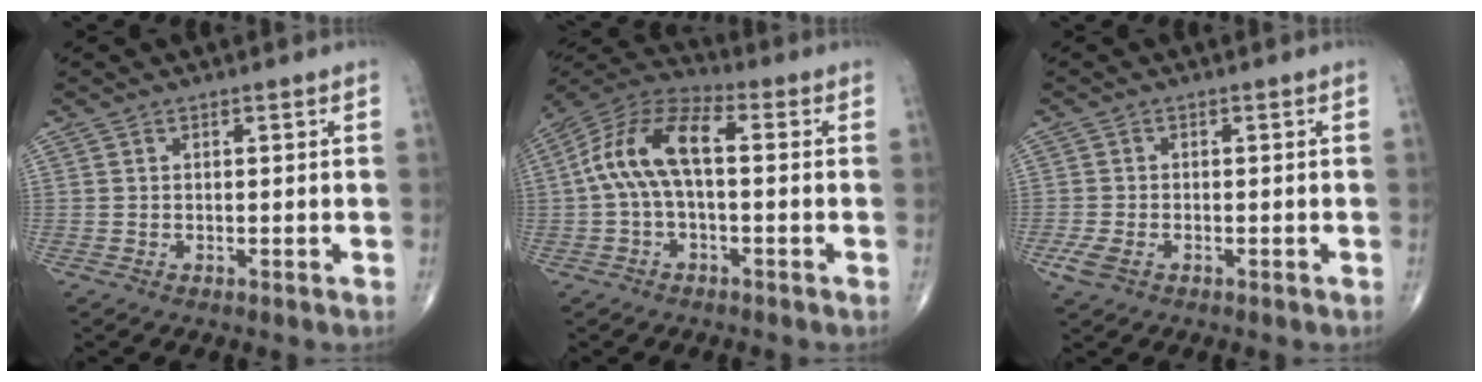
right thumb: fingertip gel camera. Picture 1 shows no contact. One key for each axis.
{"total": 12.2, "fx": 0.3, "fy": 5.8, "fz": 10.8, "tx": -0.214, "ty": 0.044, "tz": -0.006}
{"total": 3.2, "fx": -1.5, "fy": 1.8, "fz": 2.2, "tx": -0.056, "ty": -0.001, "tz": -0.028}